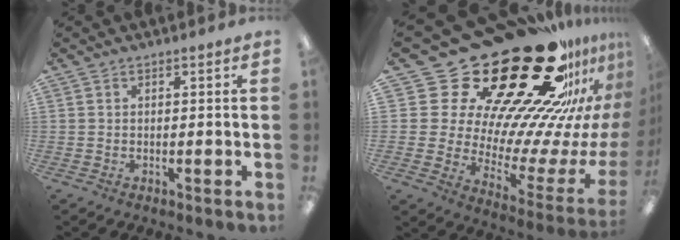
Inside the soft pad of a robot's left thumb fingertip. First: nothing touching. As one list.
[{"total": 41.6, "force": [27.4, 18.2, 25.4], "torque": [-0.287, -0.255, 0.552]}]